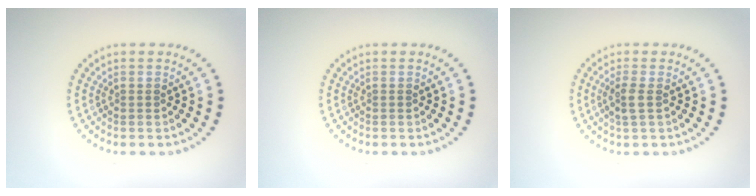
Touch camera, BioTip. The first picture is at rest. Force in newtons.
{"total": 0.0}
{"total": 1.6, "press": 1.5, "slide": 0.6}